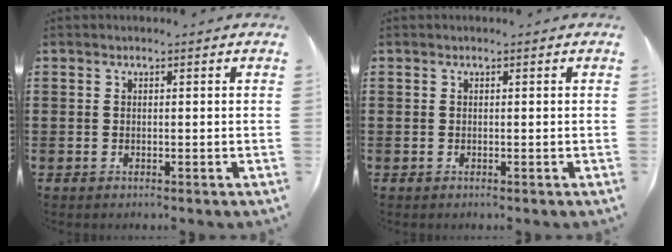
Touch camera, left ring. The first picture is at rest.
{"total": 0.0}